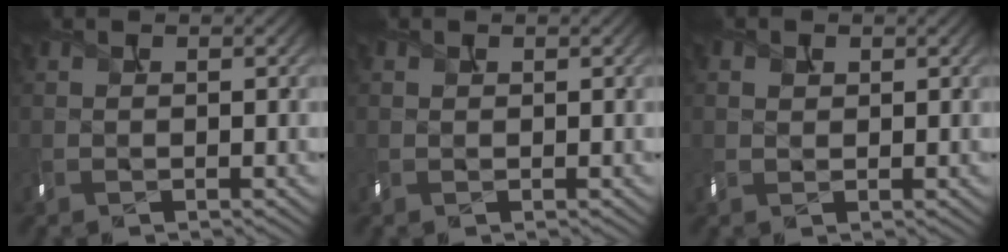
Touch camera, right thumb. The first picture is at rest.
{"total": 0.0}
{"total": 1.2, "force": [0.5, 1.0, 0.4], "torque": [-0.013, -0.003, 0.011]}